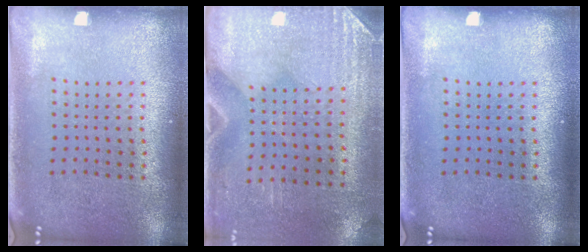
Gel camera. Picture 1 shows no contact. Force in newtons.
{"total": 3.0, "press": 2.5, "slide": 1.5}
{"total": 0.0}